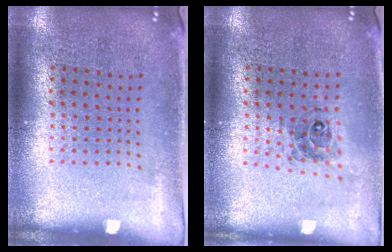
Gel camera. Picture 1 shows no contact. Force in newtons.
{"total": 0.5, "press": 0.5, "slide": 0.2}